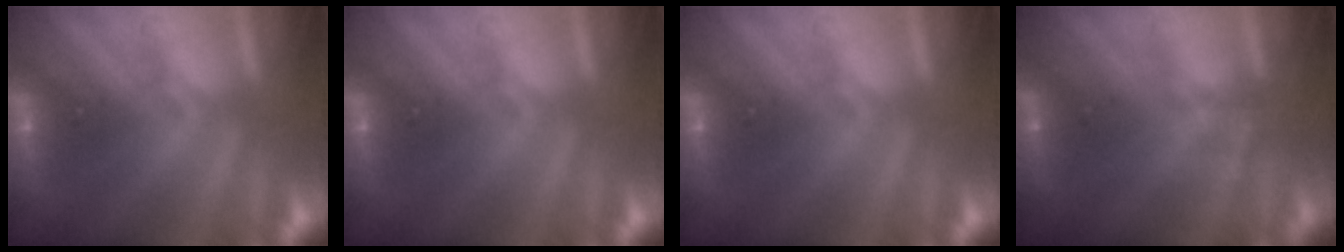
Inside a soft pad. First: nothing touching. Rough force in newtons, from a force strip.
{"total": 0.0}
{"total": 0.0}
{"total": 1.1}